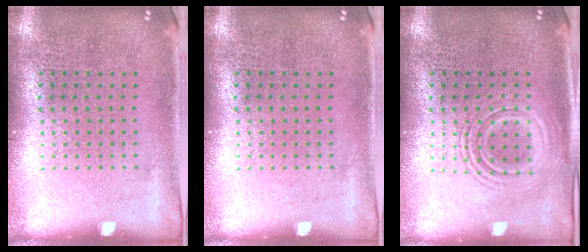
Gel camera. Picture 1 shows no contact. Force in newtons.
{"total": 0.0}
{"total": 2.6, "press": 2.6, "slide": 0.5}